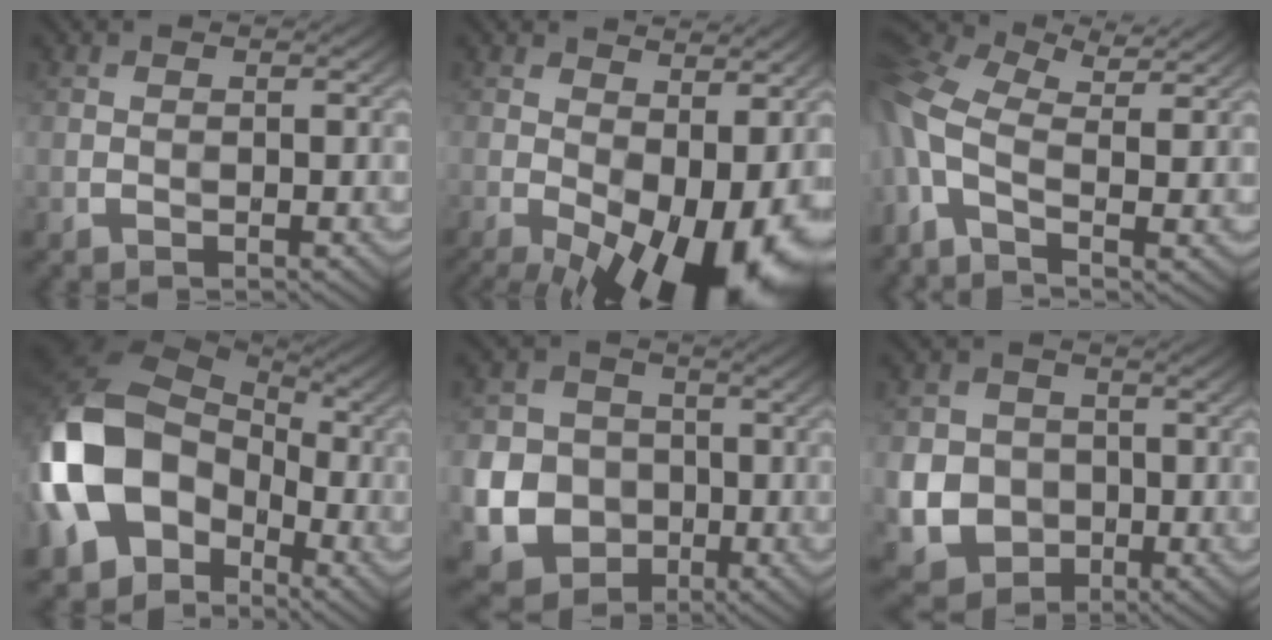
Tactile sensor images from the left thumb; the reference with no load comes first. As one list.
[{"total": 17.1, "force": [-4.7, 8.6, 14.0], "torque": [-0.210, -0.019, -0.042]}, {"total": 11.3, "force": [0.6, 5.5, 9.8], "torque": [-0.269, 0.001, 0.006]}, {"total": 15.8, "force": [-3.5, 12.2, 9.4], "torque": [-0.242, -0.017, -0.070]}, {"total": 10.5, "force": [-2.0, 9.7, 3.5], "torque": [-0.108, -0.027, -0.057]}, {"total": 8.1, "force": [-1.0, 7.6, 2.7], "torque": [-0.082, -0.021, -0.032]}]